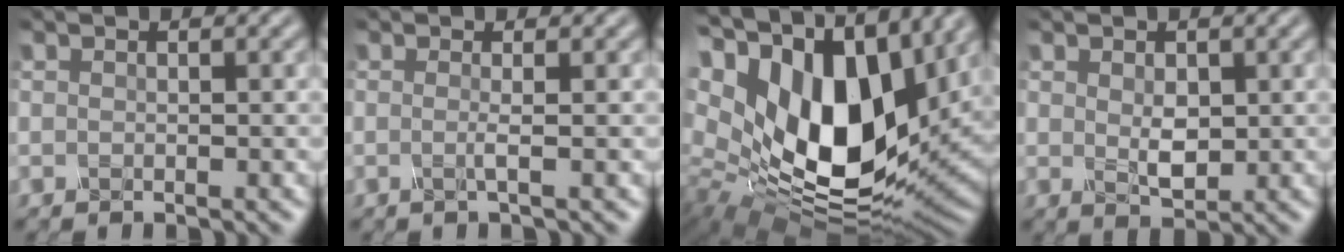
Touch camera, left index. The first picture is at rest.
{"total": 1.0, "force": [-0.1, 0.2, 1.0], "torque": [-0.016, -0.001, -0.007]}
{"total": 18.0, "force": [5.4, 10.5, 13.6], "torque": [-0.270, 0.010, 0.099]}
{"total": 2.0, "force": [0.3, 1.3, 1.6], "torque": [-0.033, 0.000, 0.010]}